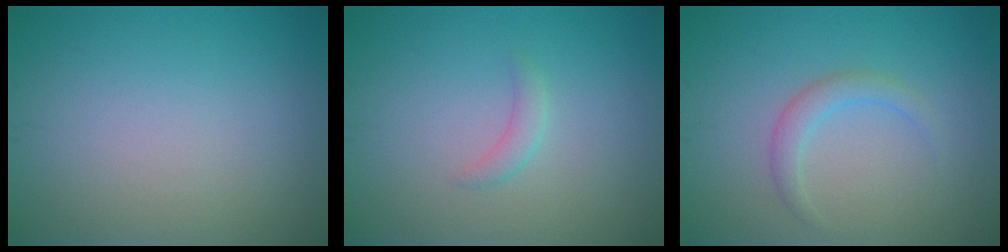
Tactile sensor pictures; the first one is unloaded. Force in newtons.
{"total": 1.2, "press": 1.1, "slide": 0.0}
{"total": 1.8, "press": 1.8, "slide": 0.2}